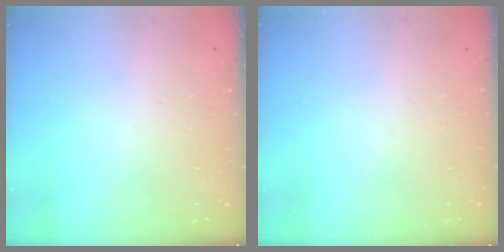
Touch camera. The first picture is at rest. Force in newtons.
{"total": 0.0}